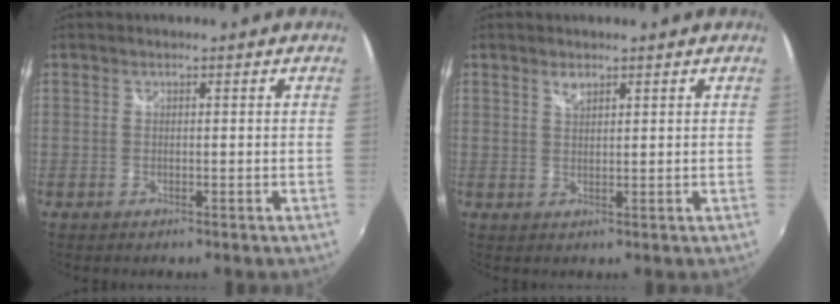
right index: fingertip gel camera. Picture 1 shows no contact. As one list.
[{"total": 1.7, "force": [1.3, 0.7, 1.0], "torque": [-0.016, 0.002, 0.022]}]